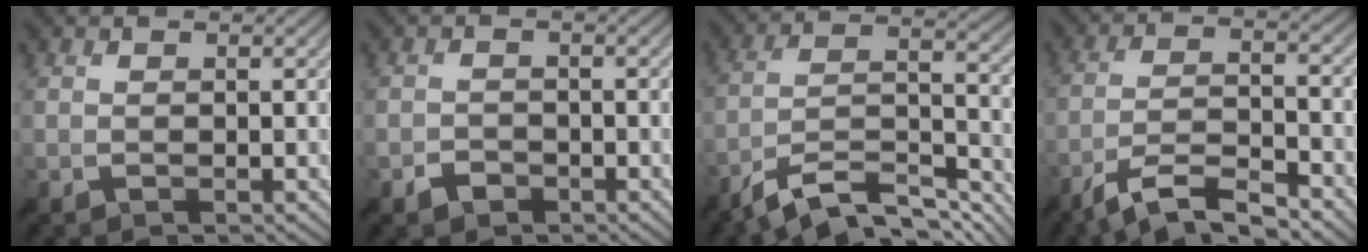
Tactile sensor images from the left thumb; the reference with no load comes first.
{"total": 1.9, "force": [-1.3, 1.2, 0.5], "torque": [-0.002, 0.002, -0.030]}
{"total": 11.8, "force": [-8.9, 3.2, 7.1], "torque": [-0.134, -0.003, -0.163]}
{"total": 9.1, "force": [-7.1, 1.9, 5.4], "torque": [-0.100, 0.004, -0.136]}